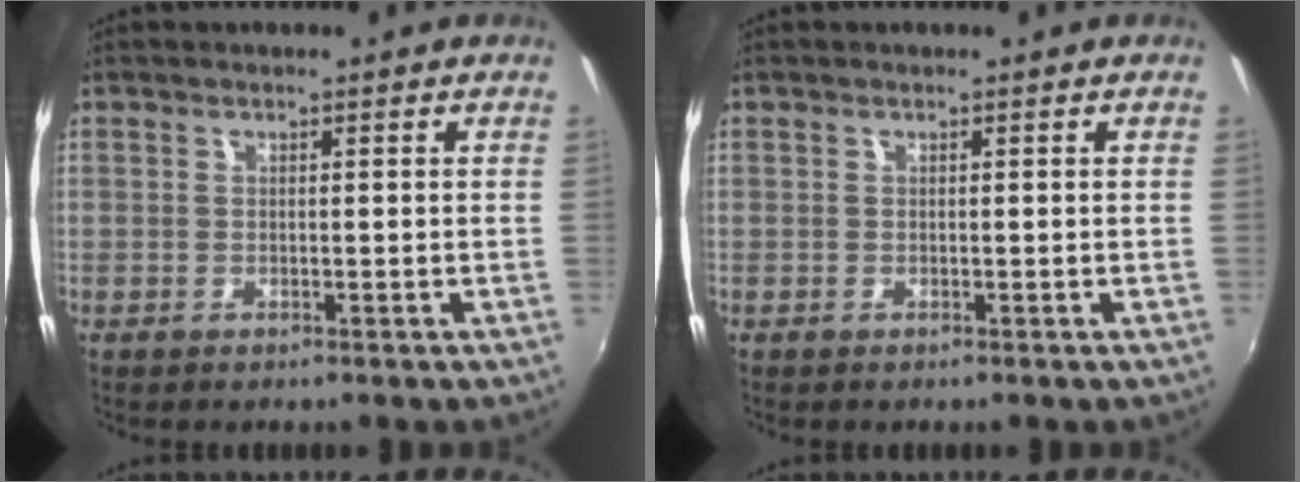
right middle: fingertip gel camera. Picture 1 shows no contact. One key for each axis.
{"total": 0.0}